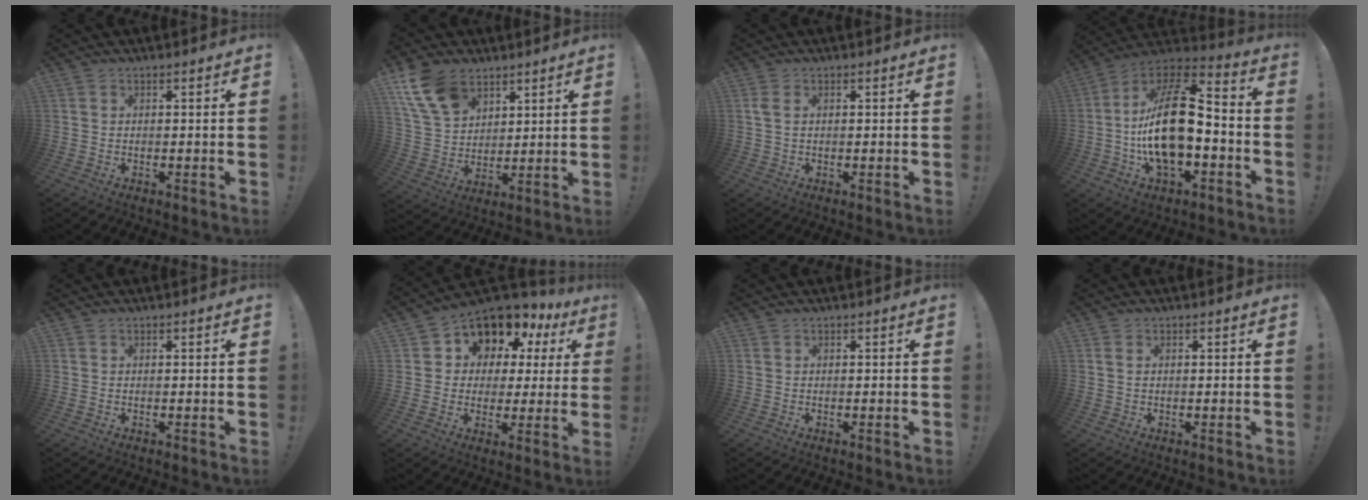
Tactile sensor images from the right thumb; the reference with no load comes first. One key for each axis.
{"total": 14.6, "fx": 8.4, "fy": 9.6, "fz": 7.2, "tx": -0.138, "ty": -0.038, "tz": 0.167}
{"total": 2.4, "fx": 0.8, "fy": 1.2, "fz": 1.9, "tx": -0.041, "ty": 0.007, "tz": 0.015}
{"total": 23.4, "fx": -2.5, "fy": 11.8, "fz": 20.1, "tx": -0.367, "ty": 0.025, "tz": -0.037}
{"total": 0.0}
{"total": 10.3, "fx": 6.5, "fy": 6.9, "fz": 4.0, "tx": -0.066, "ty": -0.058, "tz": 0.120}
{"total": 0.0}
{"total": 1.0, "fx": 0.4, "fy": 0.5, "fz": 0.7, "tx": -0.018, "ty": 0.004, "tz": 0.008}